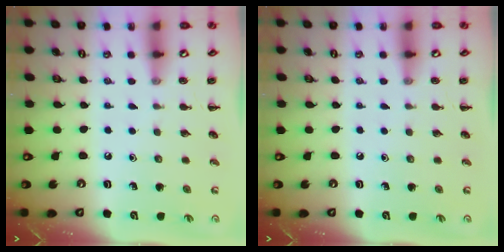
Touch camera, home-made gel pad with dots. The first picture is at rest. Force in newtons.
{"total": 0.0}